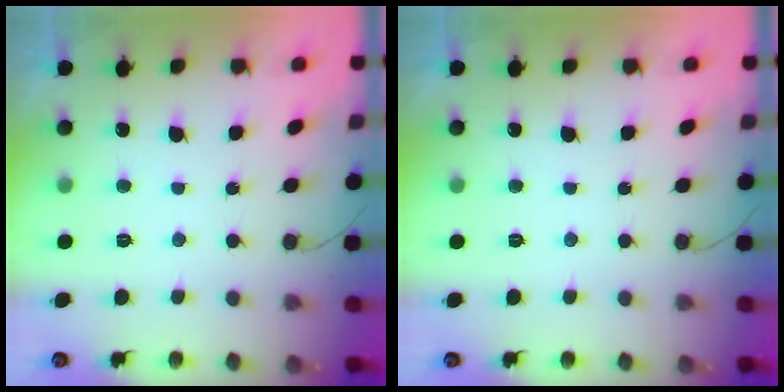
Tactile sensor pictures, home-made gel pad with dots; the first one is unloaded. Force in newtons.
{"total": 0.0}